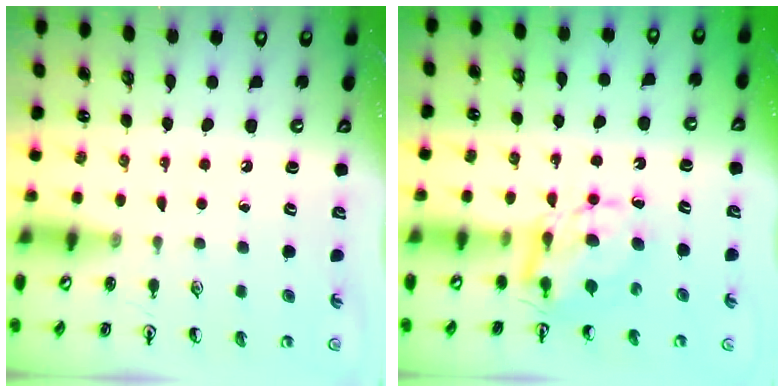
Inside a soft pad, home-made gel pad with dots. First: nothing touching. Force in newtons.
{"total": 6.4, "press": 6.4, "slide": 0.1}